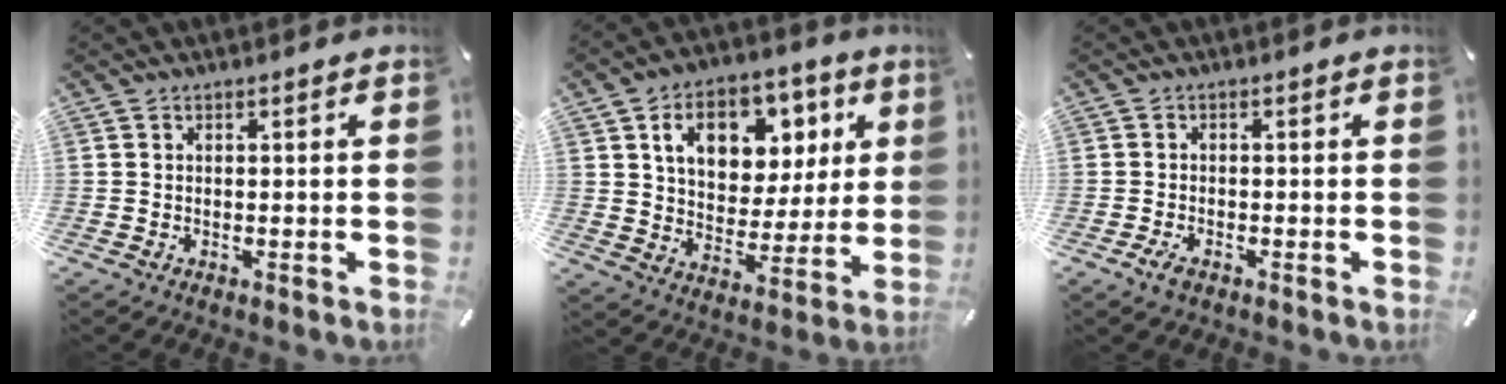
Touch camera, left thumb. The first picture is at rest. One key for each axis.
{"total": 14.7, "fx": 6.2, "fy": 10.8, "fz": 7.8, "tx": -0.118, "ty": -0.016, "tz": 0.111}
{"total": 2.3, "fx": -1.5, "fy": 1.1, "fz": 1.4, "tx": -0.037, "ty": 0.000, "tz": -0.030}